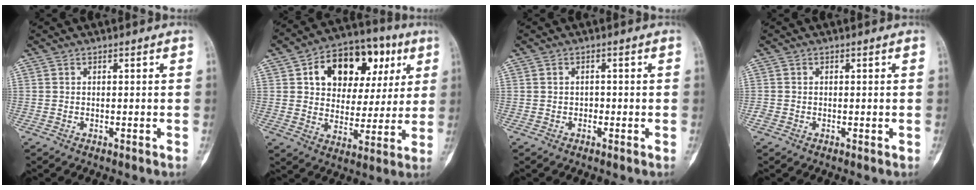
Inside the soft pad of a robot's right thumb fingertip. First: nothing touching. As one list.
[{"total": 18.9, "force": [6.9, 12.6, 12.4], "torque": [-0.127, 0.010, 0.105]}, {"total": 0.9, "force": [-0.2, 0.8, 0.3], "torque": [0.002, 0.001, -0.005]}, {"total": 1.1, "force": [-0.2, 1.0, 0.4], "torque": [-0.001, 0.004, -0.005]}]